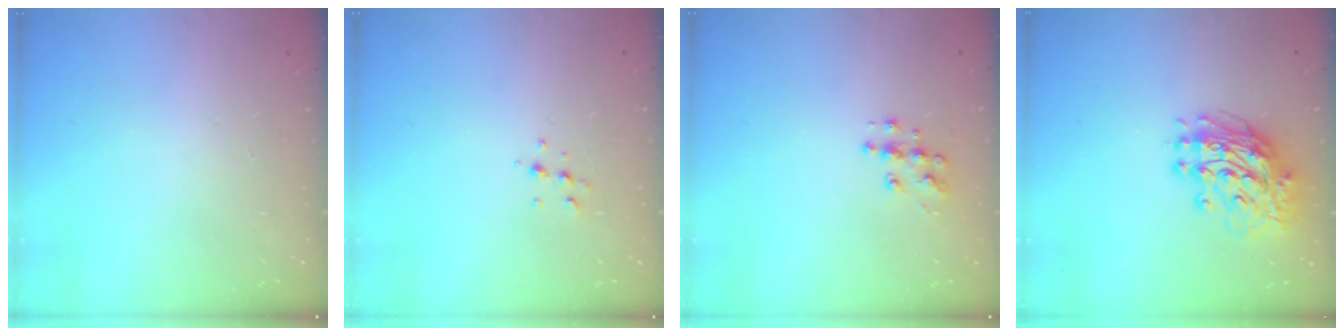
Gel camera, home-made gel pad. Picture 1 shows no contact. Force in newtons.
{"total": 4.9, "press": 4.8, "slide": 1.1}
{"total": 8.5, "press": 8.5, "slide": 0.5}
{"total": 12.2, "press": 12.1, "slide": 1.3}